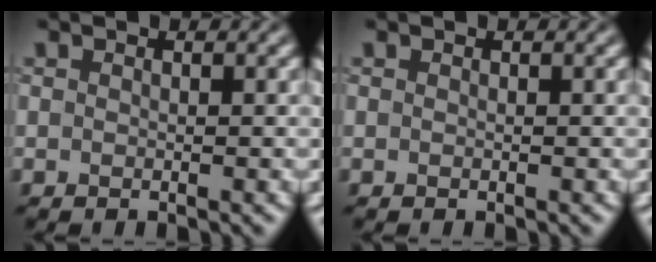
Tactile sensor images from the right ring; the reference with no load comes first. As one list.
[{"total": 0.0}]